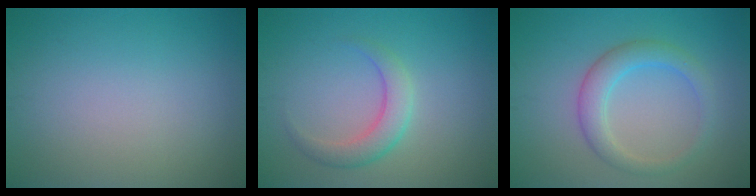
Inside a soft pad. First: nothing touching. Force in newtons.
{"total": 2.8, "press": 2.8, "slide": 0.1}
{"total": 3.3, "press": 3.3, "slide": 0.1}